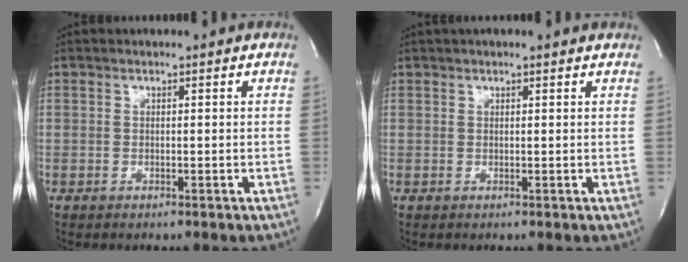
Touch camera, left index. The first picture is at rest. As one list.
[{"total": 2.6, "force": [2.2, 0.4, 1.3], "torque": [-0.021, 0.028, 0.029]}]